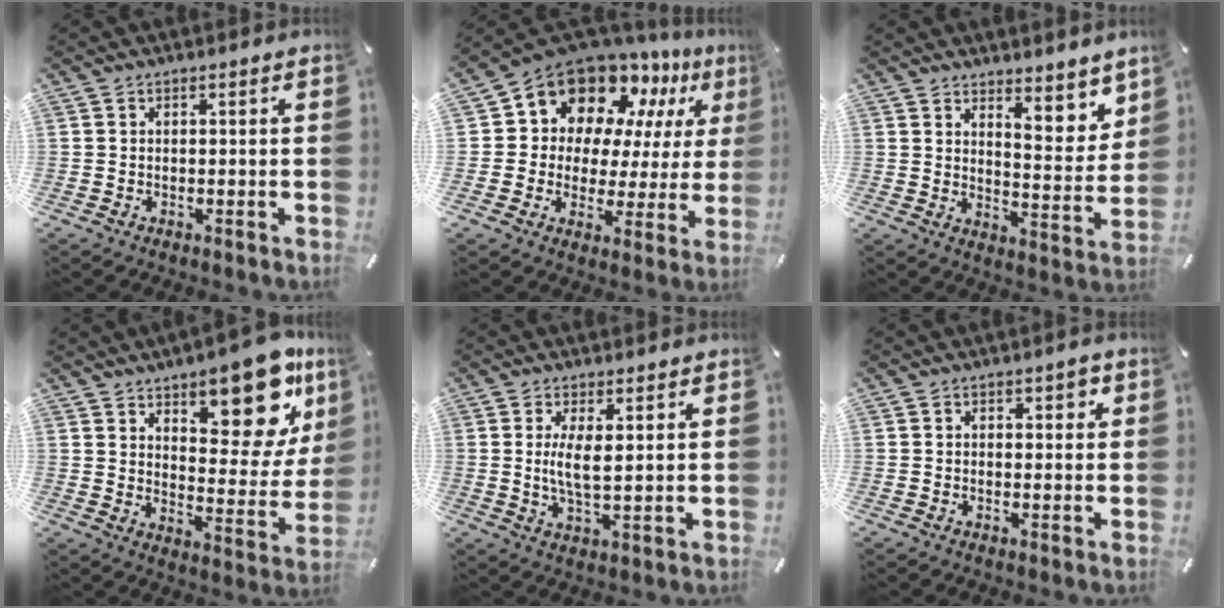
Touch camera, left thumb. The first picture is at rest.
{"total": 13.5, "force": [10.5, 7.9, 2.9], "torque": [-0.066, -0.101, 0.190]}
{"total": 8.1, "force": [6.8, 3.3, 2.8], "torque": [-0.011, -0.074, 0.115]}
{"total": 19.4, "force": [12.4, 8.7, 12.1], "torque": [-0.138, -0.099, 0.202]}
{"total": 6.0, "force": [1.6, 1.9, 5.5], "torque": [-0.108, -0.008, 0.023]}
{"total": 1.6, "force": [0.5, 1.1, 1.1], "torque": [-0.007, 0.001, 0.002]}